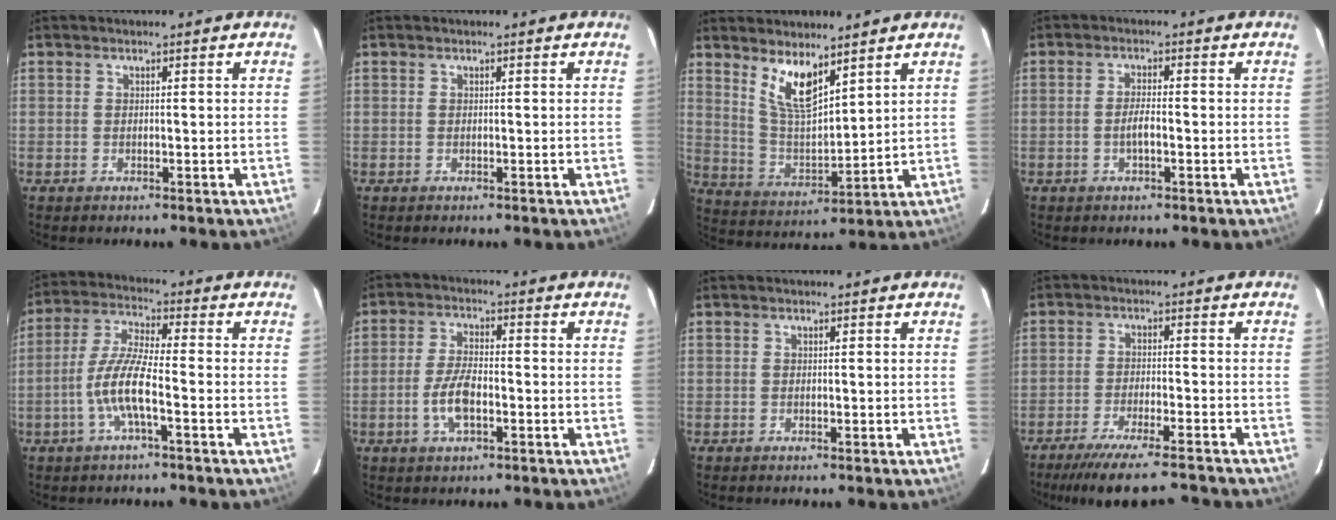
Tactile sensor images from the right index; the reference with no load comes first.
{"total": 0.0}
{"total": 9.3, "force": [6.2, 2.9, 6.2], "torque": [-0.117, -0.009, 0.131]}
{"total": 2.7, "force": [-1.0, 0.6, 2.5], "torque": [-0.047, 0.000, -0.017]}
{"total": 8.6, "force": [-3.2, 1.2, 7.9], "torque": [-0.168, 0.001, -0.061]}
{"total": 6.7, "force": [-2.4, 2.6, 5.7], "torque": [-0.120, 0.001, -0.045]}
{"total": 0.0}
{"total": 14.2, "force": [-12.5, 1.7, 6.6], "torque": [-0.134, -0.022, -0.190]}